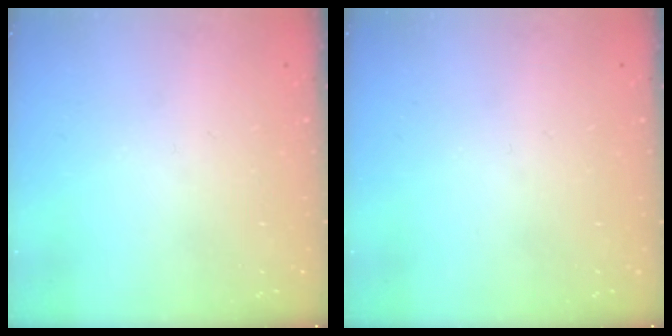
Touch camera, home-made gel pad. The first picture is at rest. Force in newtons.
{"total": 0.0}